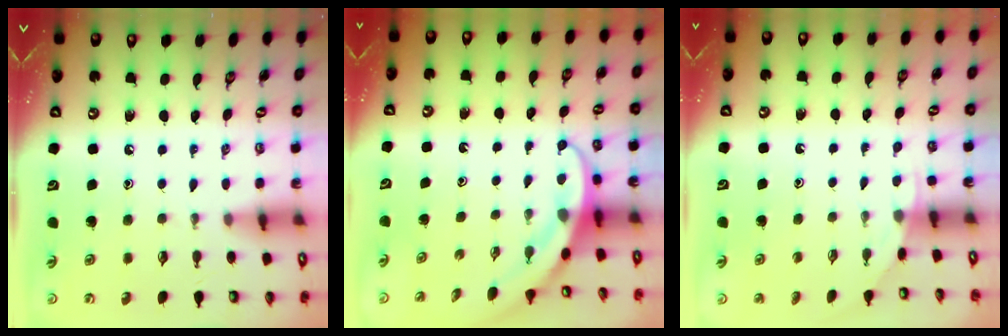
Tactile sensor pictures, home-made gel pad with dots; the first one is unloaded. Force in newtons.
{"total": 3.8, "press": 3.8, "slide": 0.3}
{"total": 2.5, "press": 2.5, "slide": 0.2}